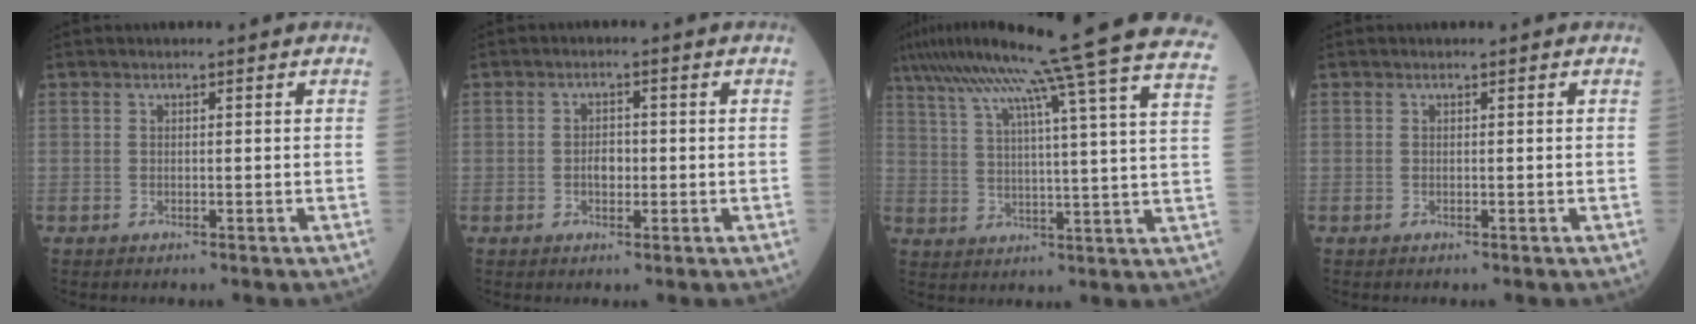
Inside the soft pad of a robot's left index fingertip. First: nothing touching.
{"total": 2.3, "force": [-0.4, 1.4, 1.7], "torque": [-0.027, 0.005, -0.007]}
{"total": 27.6, "force": [22.0, -1.5, 16.6], "torque": [-0.253, -0.021, 0.289]}
{"total": 0.0}